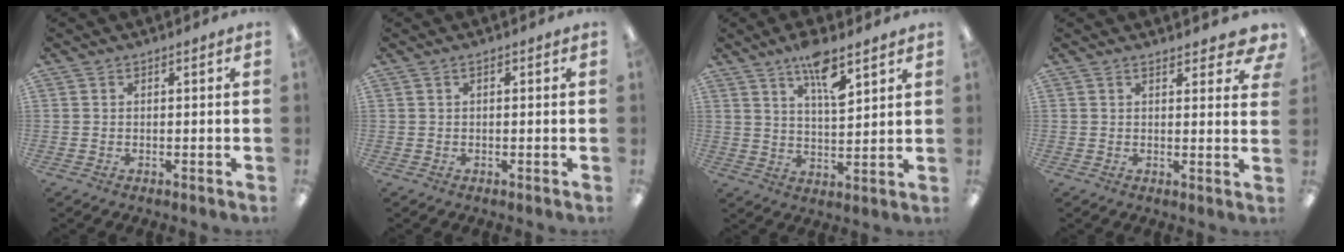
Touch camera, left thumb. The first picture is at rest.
{"total": 0.6, "force": [0.1, 0.4, 0.4], "torque": [-0.007, 0.003, 0.001]}
{"total": 9.5, "force": [6.4, 3.1, 6.4], "torque": [-0.099, -0.035, 0.106]}
{"total": 3.8, "force": [3.0, 1.4, 1.9], "torque": [-0.011, -0.019, 0.048]}